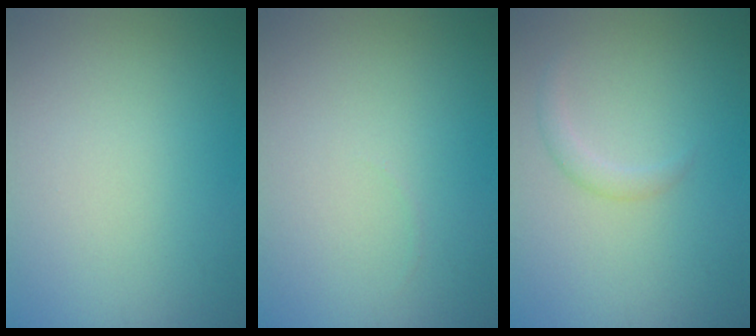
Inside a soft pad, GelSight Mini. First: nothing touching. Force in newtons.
{"total": 0.0}
{"total": 1.3, "press": 1.3, "slide": 0.1}